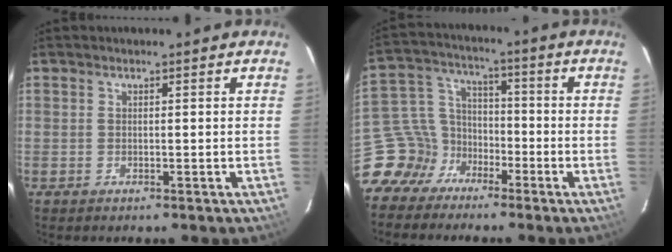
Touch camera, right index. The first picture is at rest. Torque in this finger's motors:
{"motor_torque": [-0.55, -0.59, -1.05, -0.21]}